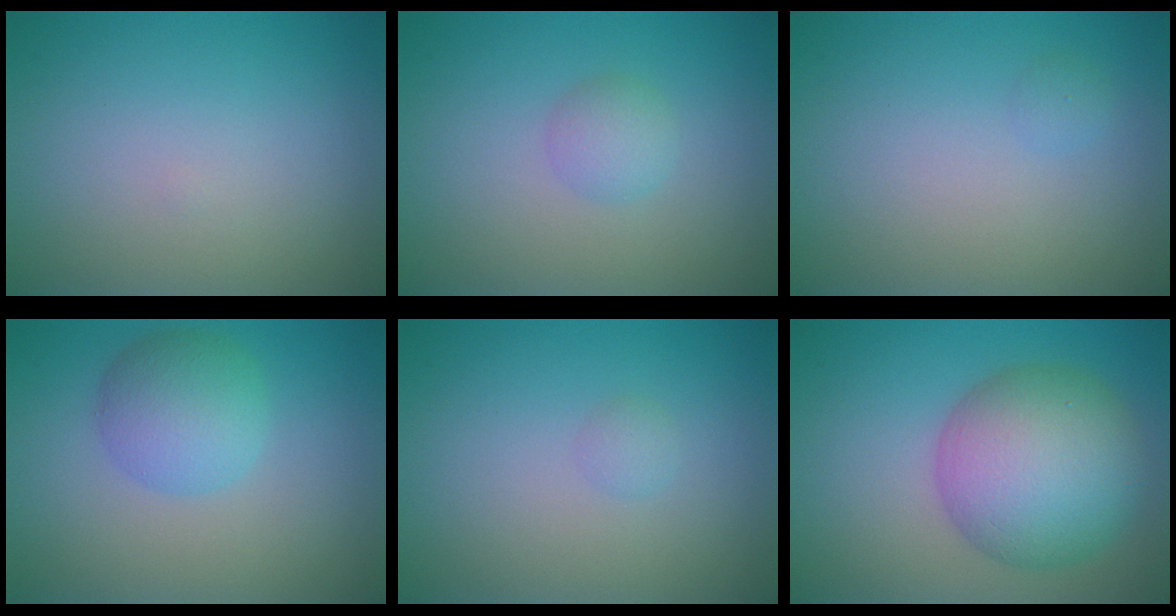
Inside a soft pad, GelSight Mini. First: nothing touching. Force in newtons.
{"total": 1.7, "press": 1.7, "slide": 0.1}
{"total": 0.7, "press": 0.7, "slide": 0.1}
{"total": 4.0, "press": 4.0, "slide": 0.2}
{"total": 0.7, "press": 0.7, "slide": 0.0}
{"total": 9.2, "press": 9.2, "slide": 0.2}